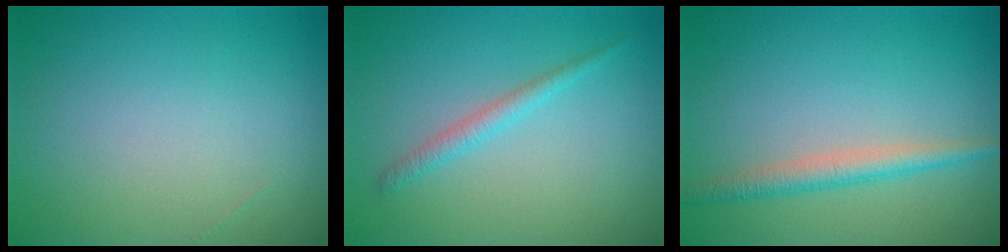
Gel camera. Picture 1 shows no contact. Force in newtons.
{"total": 1.6, "press": 1.6, "slide": 0.2}
{"total": 2.5, "press": 2.5, "slide": 0.1}